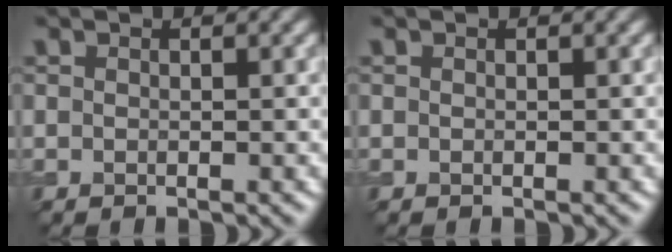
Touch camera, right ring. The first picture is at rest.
{"total": 0.0}